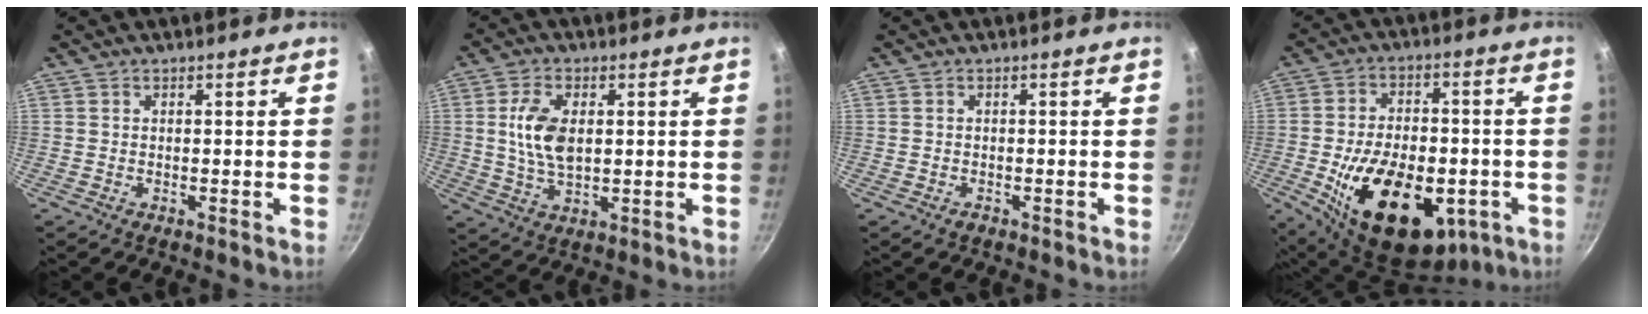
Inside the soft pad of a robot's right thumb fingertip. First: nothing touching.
{"total": 8.7, "force": [1.2, 5.0, 7.1], "torque": [-0.129, -0.003, 0.024]}
{"total": 0.8, "force": [-0.6, 0.5, 0.3], "torque": [-0.008, 0.004, -0.008]}
{"total": 22.8, "force": [-6.6, 13.6, 17.1], "torque": [-0.256, 0.017, -0.084]}